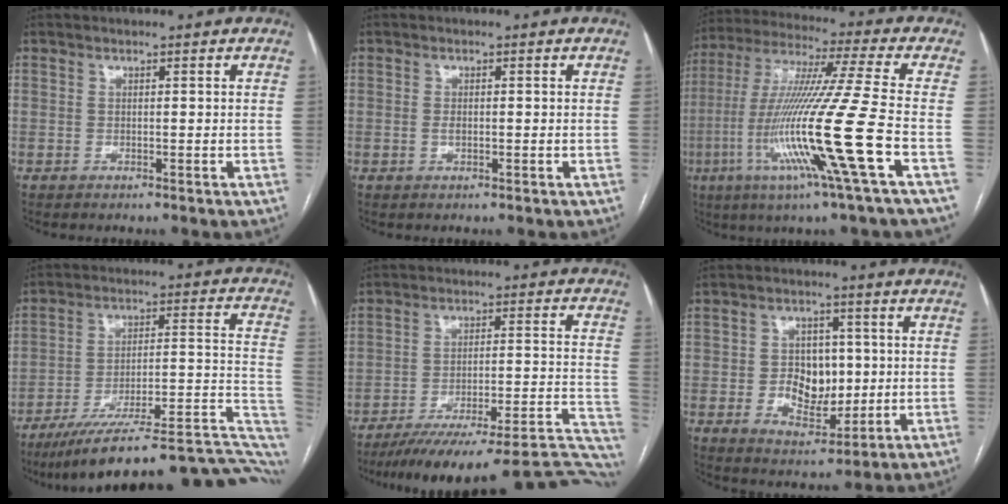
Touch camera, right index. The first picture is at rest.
{"total": 1.1, "force": [-0.2, 0.5, 1.0], "torque": [-0.021, 0.001, -0.004]}
{"total": 20.0, "force": [-6.2, -2.3, 18.9], "torque": [-0.386, -0.030, -0.127]}
{"total": 27.5, "force": [-19.4, 6.7, 18.3], "torque": [-0.171, 0.035, -0.268]}
{"total": 26.9, "force": [-23.8, 3.2, 12.0], "torque": [-0.071, 0.015, -0.318]}
{"total": 8.7, "force": [-0.3, 5.9, 6.4], "torque": [-0.105, 0.009, 0.006]}